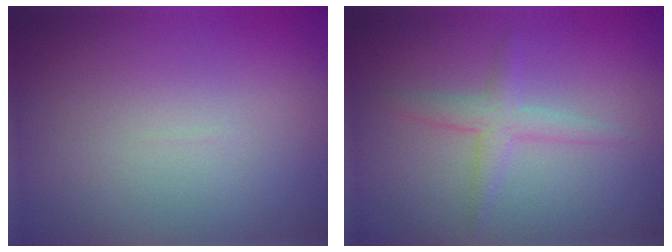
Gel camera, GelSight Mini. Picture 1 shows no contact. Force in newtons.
{"total": 2.2, "press": 2.2, "slide": 0.1}